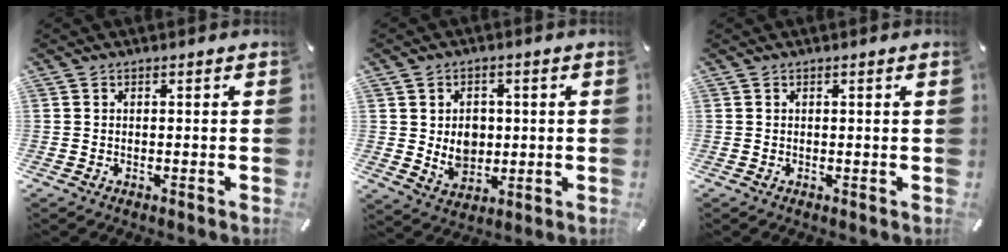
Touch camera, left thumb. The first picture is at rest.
{"total": 7.4, "force": [0.9, 6.4, 3.6], "torque": [-0.046, 0.000, 0.015]}
{"total": 0.6, "force": [0.2, -0.1, 0.6], "torque": [-0.008, -0.001, 0.003]}